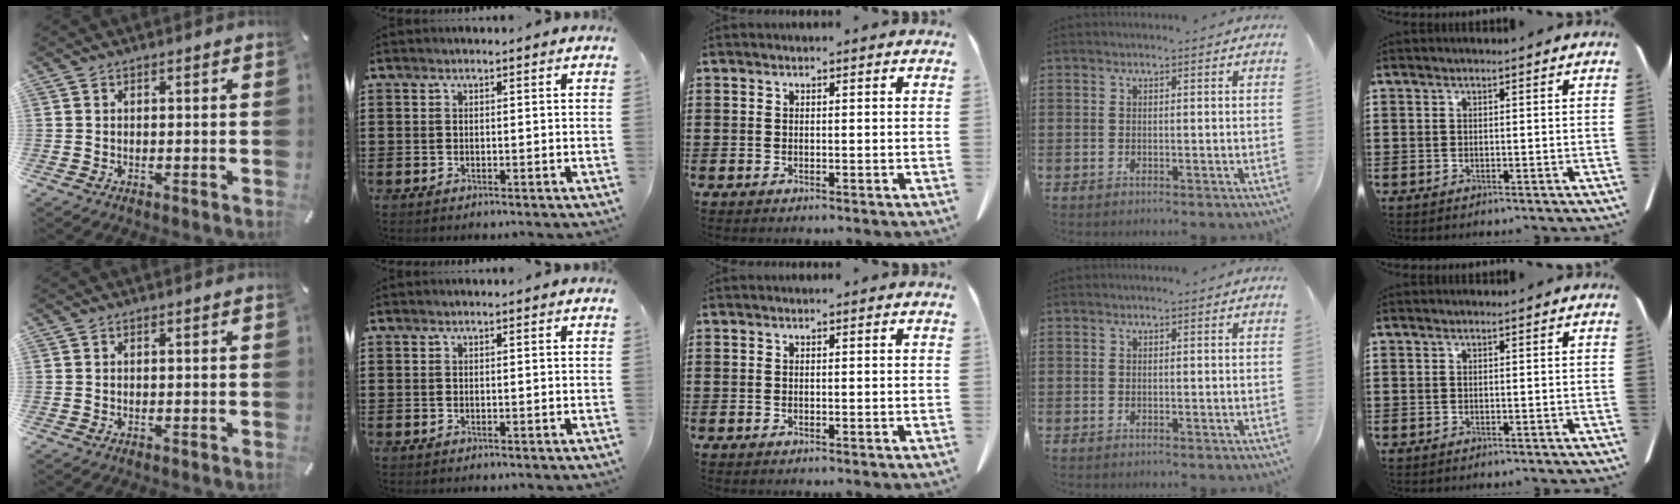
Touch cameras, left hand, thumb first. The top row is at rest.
{}